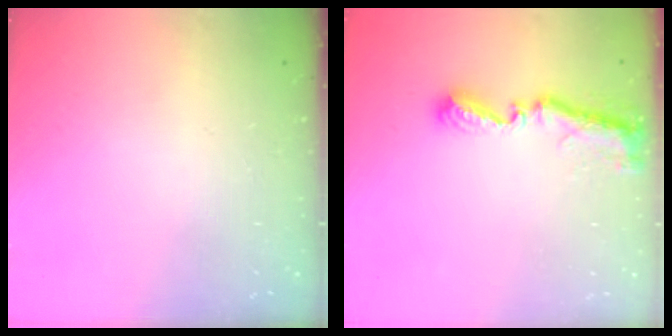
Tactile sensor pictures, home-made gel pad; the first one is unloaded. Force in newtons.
{"total": 8.8, "press": 8.8, "slide": 0.7}